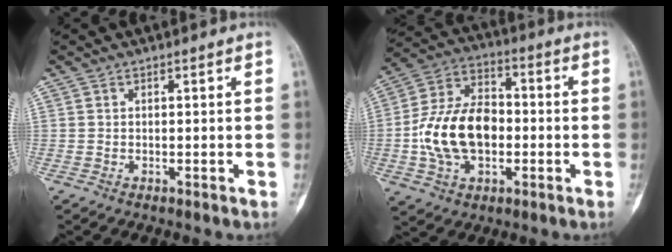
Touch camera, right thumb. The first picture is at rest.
{"total": 16.2, "force": [-2.1, 10.6, 12.1], "torque": [-0.214, 0.031, -0.036]}